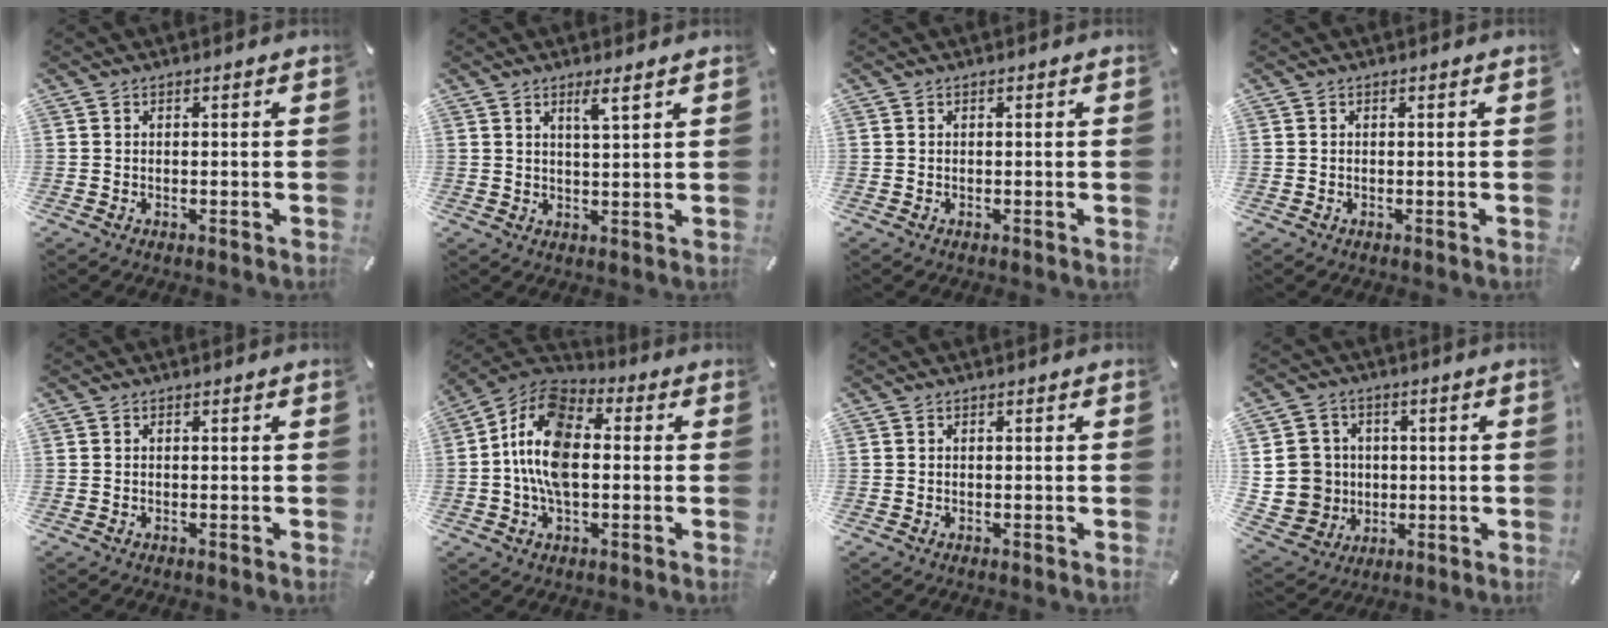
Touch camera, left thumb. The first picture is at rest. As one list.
[{"total": 3.7, "force": [2.5, 0.0, 2.7], "torque": [-0.058, -0.003, 0.043]}, {"total": 0.0}, {"total": 0.0}, {"total": 0.0}, {"total": 13.6, "force": [-0.6, 8.2, 10.8], "torque": [-0.235, 0.009, -0.010]}, {"total": 0.0}, {"total": 10.7, "force": [0.5, 10.3, 2.6], "torque": [-0.062, 0.001, 0.019]}]